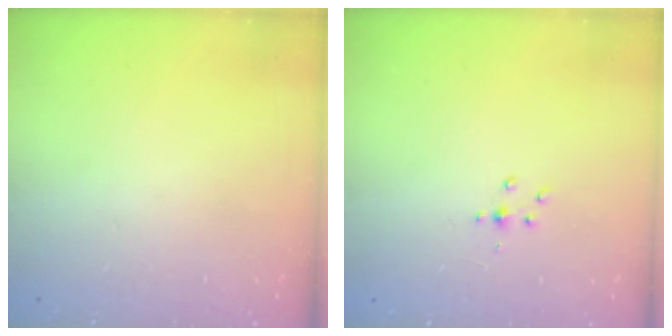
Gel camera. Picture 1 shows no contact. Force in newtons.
{"total": 2.2, "press": 2.1, "slide": 0.5}